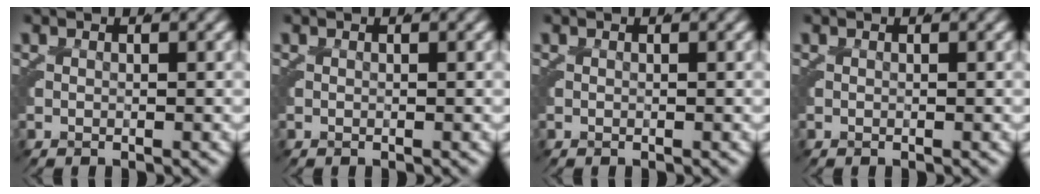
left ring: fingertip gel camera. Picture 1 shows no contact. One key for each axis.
{"total": 0.0}
{"total": 0.0}
{"total": 0.0}